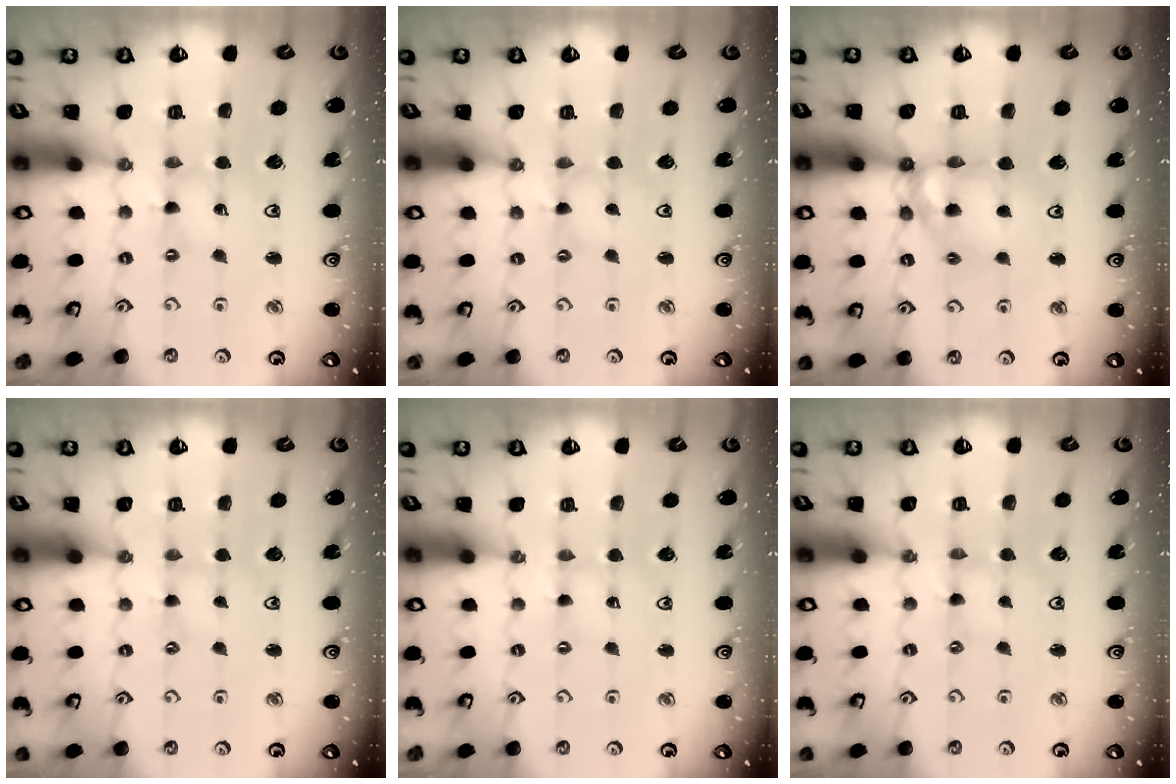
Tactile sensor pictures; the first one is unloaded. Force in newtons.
{"total": 0.0}
{"total": 12.1, "press": 12.0, "slide": 1.4}
{"total": 0.8, "press": 0.8, "slide": 0.2}
{"total": 0.0}
{"total": 0.0}